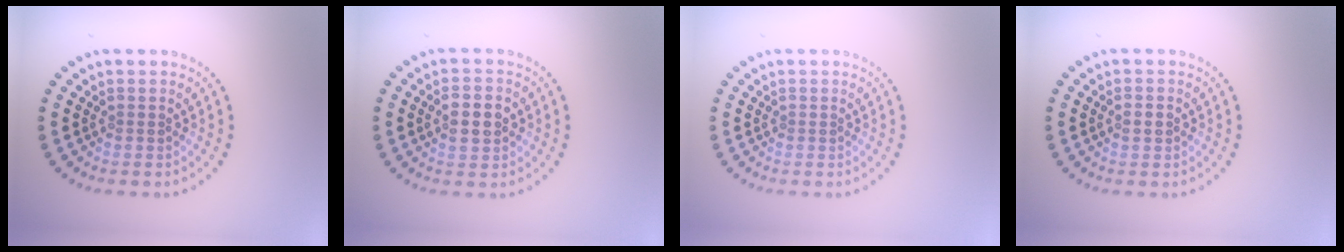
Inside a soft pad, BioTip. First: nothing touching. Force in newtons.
{"total": 3.0, "press": 3.0, "slide": 0.1}
{"total": 0.0}
{"total": 0.9, "press": 0.9, "slide": 0.0}